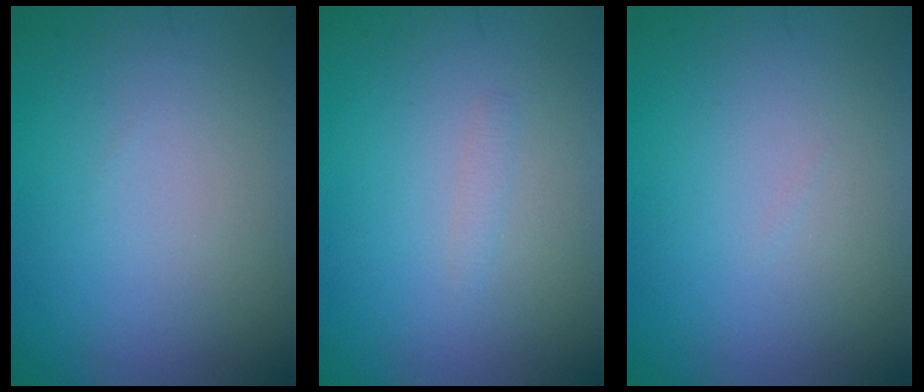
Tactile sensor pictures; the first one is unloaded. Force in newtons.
{"total": 0.7, "press": 0.7, "slide": 0.0}
{"total": 0.0}